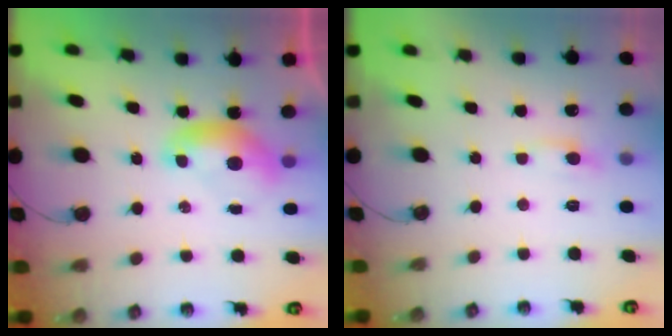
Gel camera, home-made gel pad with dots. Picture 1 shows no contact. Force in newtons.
{"total": 0.7, "press": 0.3, "slide": 0.6}